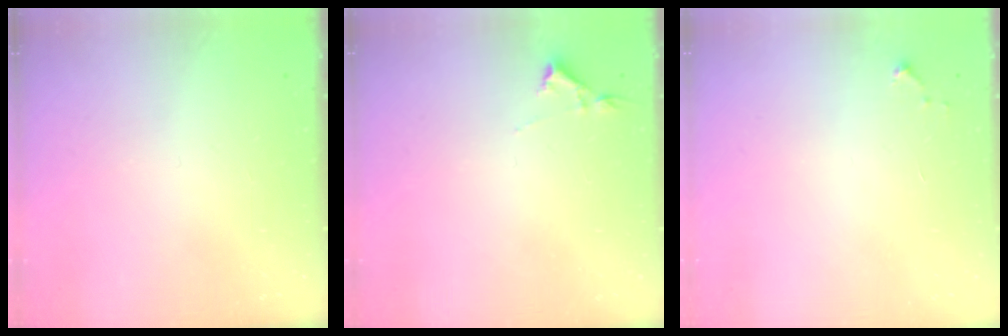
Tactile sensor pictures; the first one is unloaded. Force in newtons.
{"total": 2.9, "press": 2.9, "slide": 0.5}
{"total": 3.5, "press": 3.5, "slide": 0.3}